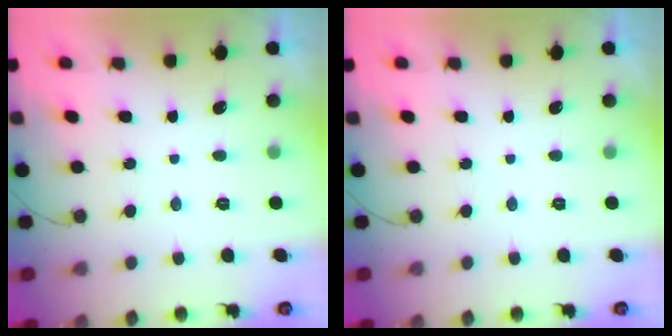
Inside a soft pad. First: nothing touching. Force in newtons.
{"total": 0.0}